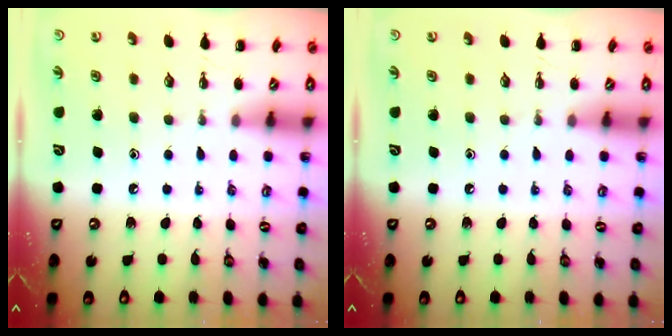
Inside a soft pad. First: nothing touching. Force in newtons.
{"total": 0.0}